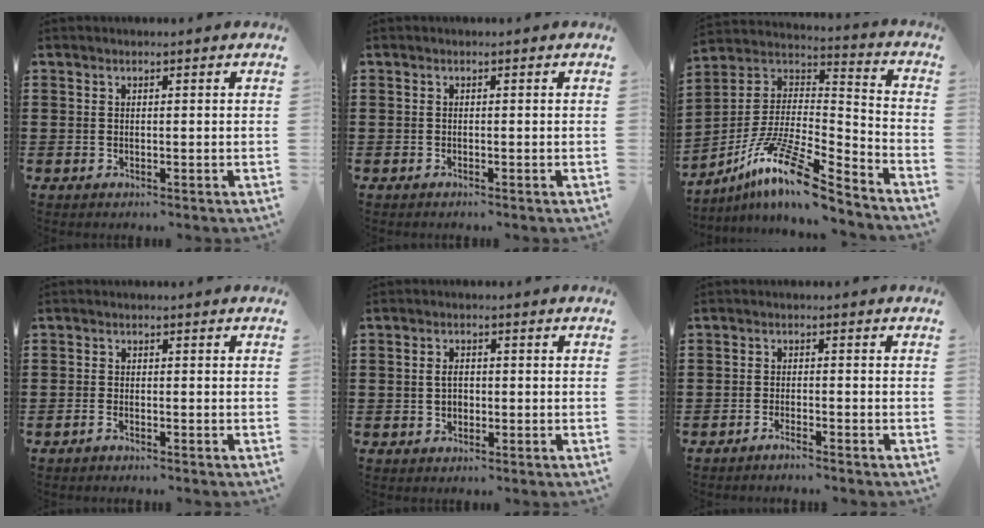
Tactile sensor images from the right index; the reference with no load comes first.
{"total": 0.6, "force": [-0.6, -0.2, 0.1], "torque": [-0.003, -0.005, -0.011]}
{"total": 14.2, "force": [-10.5, 2.4, 9.2], "torque": [-0.175, 0.017, -0.201]}
{"total": 1.2, "force": [-1.1, 0.0, 0.3], "torque": [-0.009, -0.004, -0.022]}
{"total": 2.4, "force": [-0.2, 1.5, 1.8], "torque": [-0.038, 0.002, -0.003]}
{"total": 1.8, "force": [-1.8, -0.3, 0.3], "torque": [-0.008, 0.000, -0.034]}